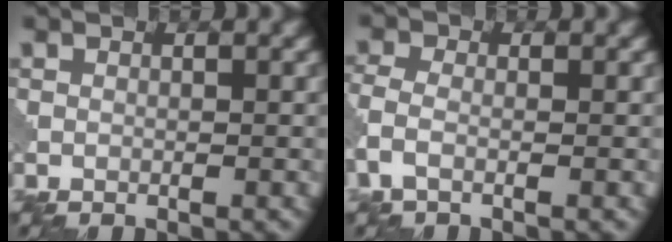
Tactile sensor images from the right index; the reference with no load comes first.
{"total": 2.6, "force": [-1.3, 1.2, 2.0], "torque": [-0.053, -0.004, -0.039]}